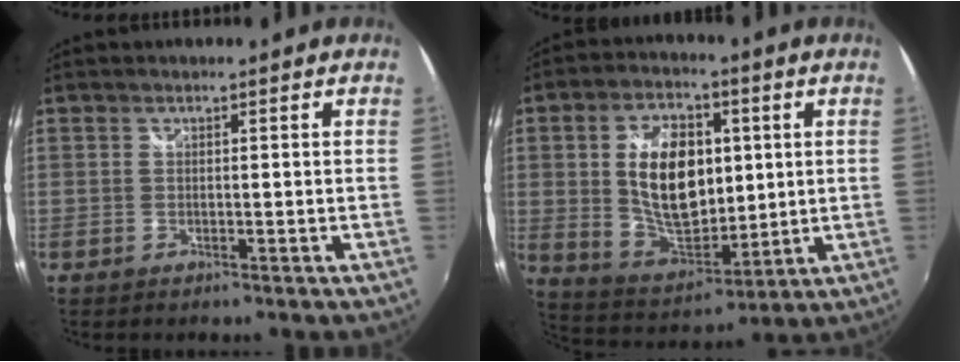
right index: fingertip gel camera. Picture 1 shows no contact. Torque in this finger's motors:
{"motor_torque": [1.25, -0.75, 1.05, 0.19]}